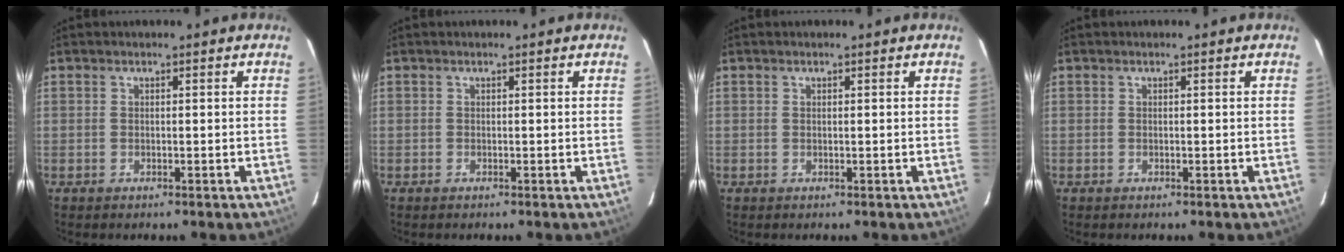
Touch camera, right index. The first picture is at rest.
{"total": 0.0}
{"total": 0.0}
{"total": 0.0}